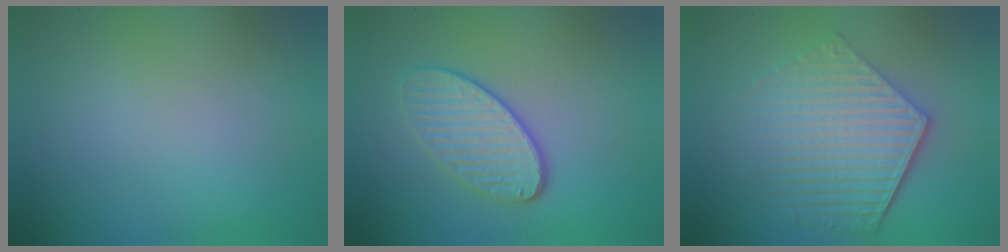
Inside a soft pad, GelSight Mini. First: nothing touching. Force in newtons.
{"total": 3.9, "press": 3.3, "slide": 2.1}
{"total": 6.2, "press": 4.5, "slide": 4.3}